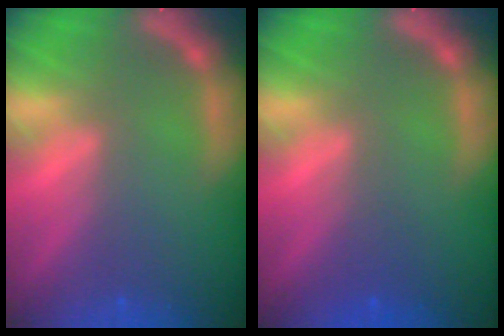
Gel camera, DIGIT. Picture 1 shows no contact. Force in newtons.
{"total": 1.5}